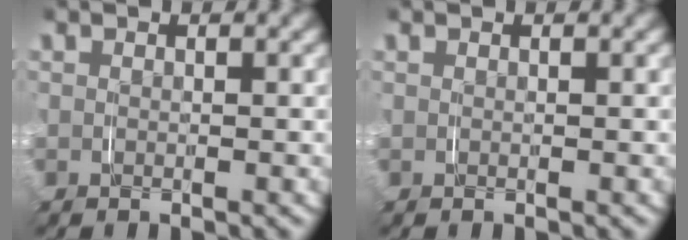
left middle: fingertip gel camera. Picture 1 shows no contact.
{"total": 0.0}